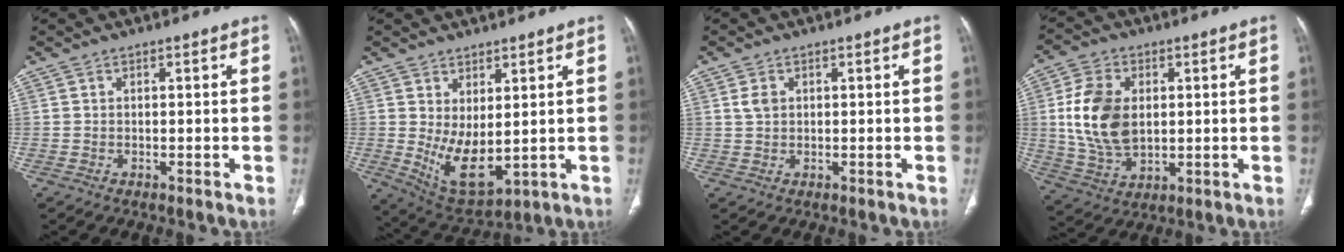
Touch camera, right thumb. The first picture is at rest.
{"total": 9.3, "force": [0.8, 4.6, 8.0], "torque": [-0.132, -0.028, 0.040]}
{"total": 1.9, "force": [0.6, 1.4, 1.2], "torque": [-0.022, -0.002, 0.014]}
{"total": 13.5, "force": [1.7, 8.8, 10.2], "torque": [-0.189, -0.007, 0.038]}